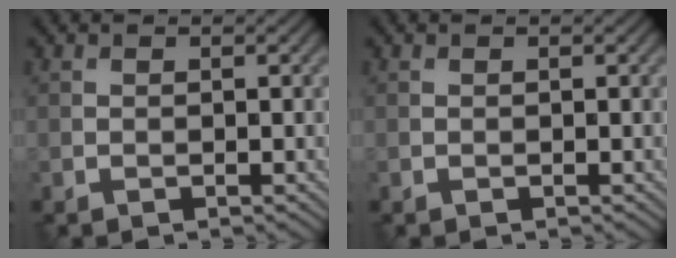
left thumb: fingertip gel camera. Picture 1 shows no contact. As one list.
[{"total": 0.0}]